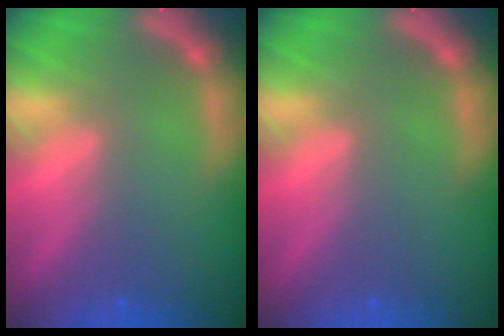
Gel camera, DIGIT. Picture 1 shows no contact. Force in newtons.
{"total": 0.0}